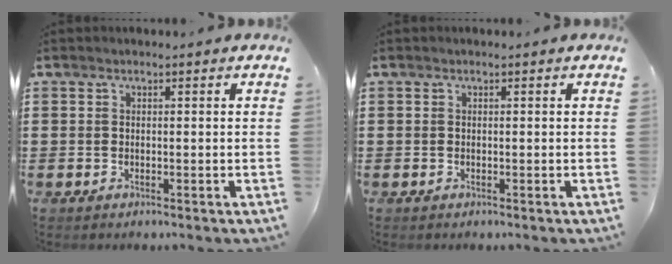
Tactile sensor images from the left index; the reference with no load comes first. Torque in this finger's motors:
{"motor_torque": [0.00, 0.00, 0.00, 0.00]}